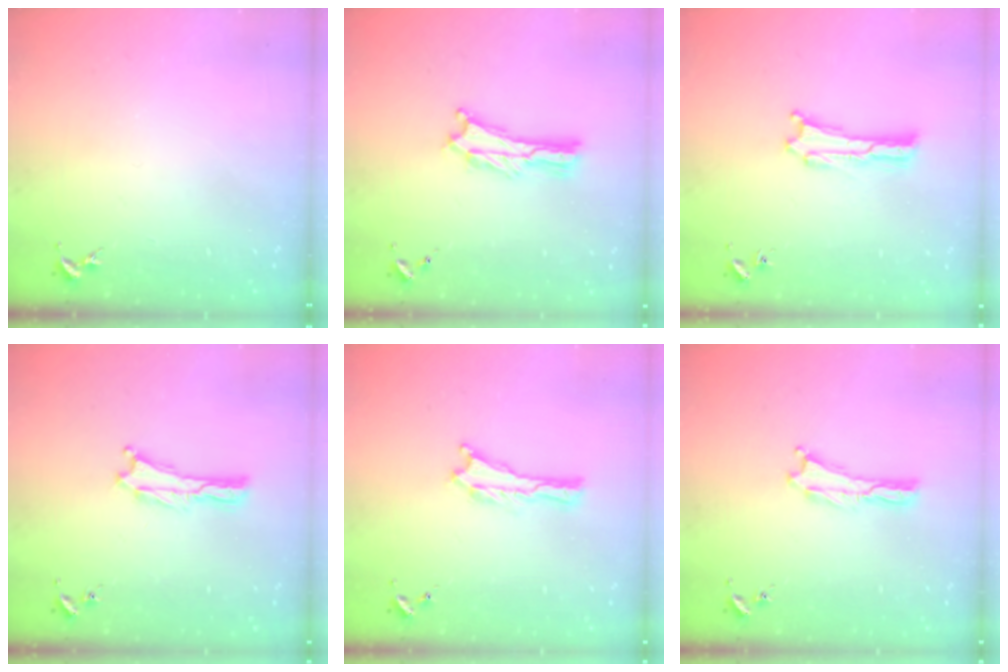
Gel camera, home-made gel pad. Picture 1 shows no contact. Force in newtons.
{"total": 1.3, "press": 1.3, "slide": 0.3}
{"total": 0.0}
{"total": 0.0}
{"total": 0.0}
{"total": 0.0}